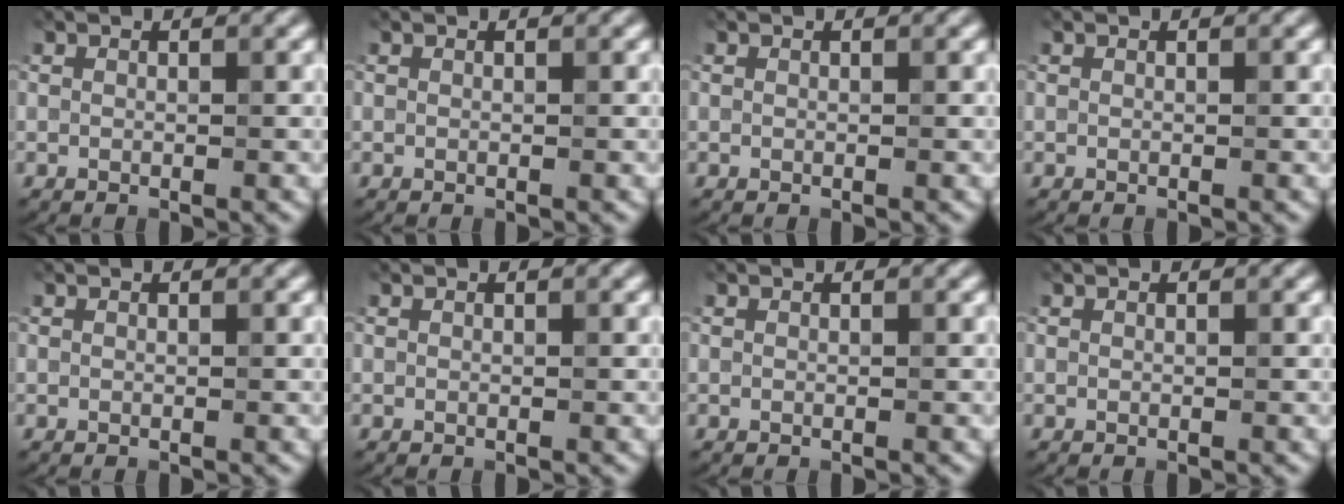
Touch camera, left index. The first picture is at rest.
{"total": 0.0}
{"total": 0.0}
{"total": 0.0}
{"total": 0.0}
{"total": 0.0}
{"total": 0.0}
{"total": 0.0}